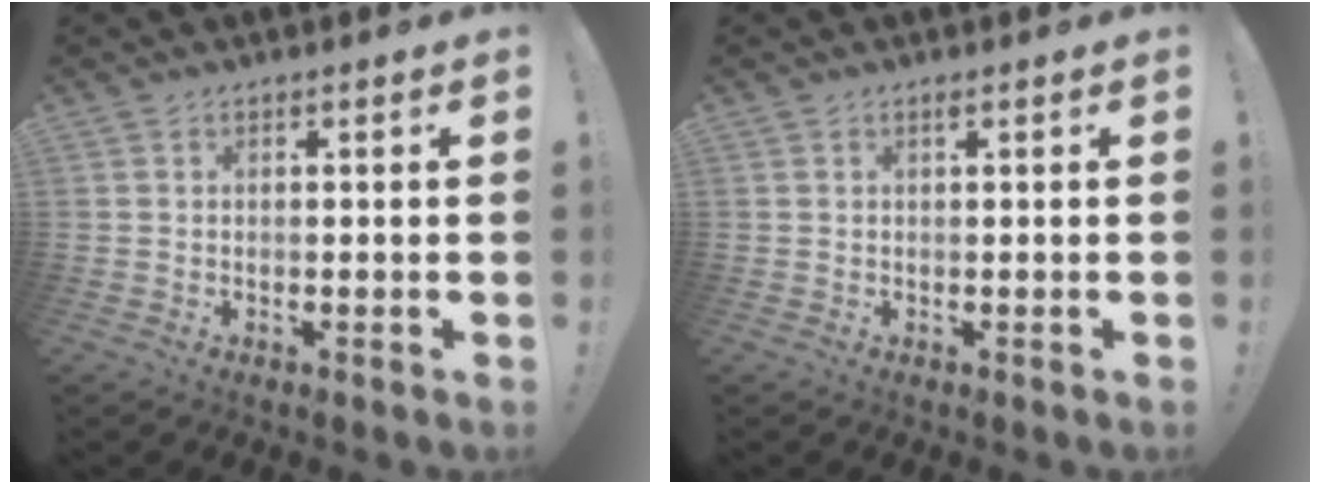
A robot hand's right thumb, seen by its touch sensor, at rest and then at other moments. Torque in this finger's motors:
{"motor_torque": [-0.42, 0.24, 0.27, 0.11, -0.02]}